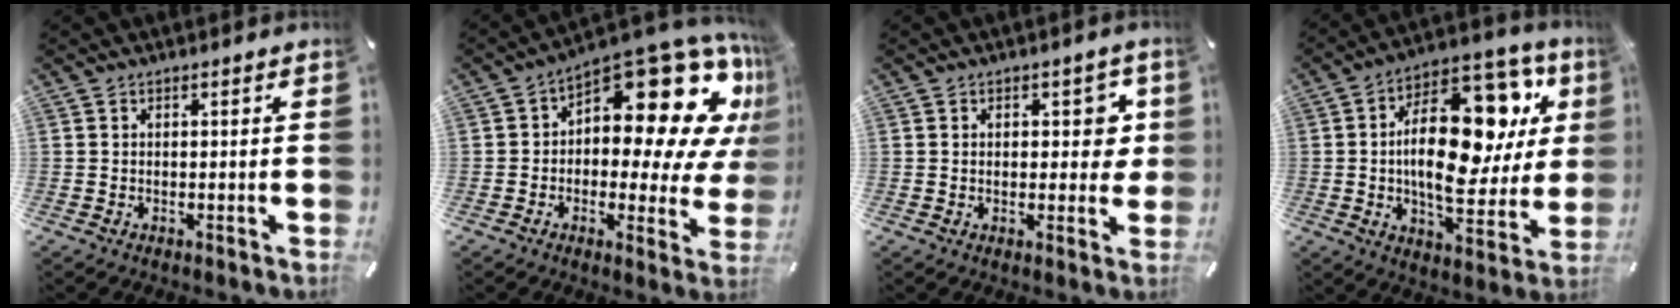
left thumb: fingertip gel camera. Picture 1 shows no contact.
{"total": 20.5, "force": [9.1, 10.2, 15.2], "torque": [-0.191, -0.085, 0.151]}
{"total": 6.1, "force": [1.4, 3.6, 4.8], "torque": [-0.049, -0.005, 0.014]}
{"total": 26.5, "force": [4.6, 14.2, 21.9], "torque": [-0.351, -0.029, 0.081]}